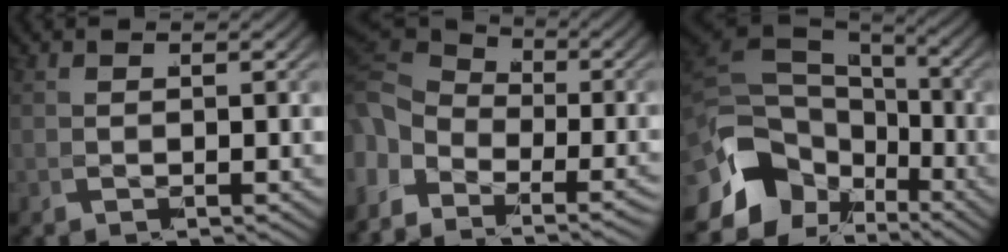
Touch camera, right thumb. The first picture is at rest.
{"total": 5.2, "force": [0.3, 3.7, 3.6], "torque": [-0.076, -0.008, 0.007]}
{"total": 12.4, "force": [-1.5, 9.2, 8.1], "torque": [-0.181, -0.037, -0.006]}